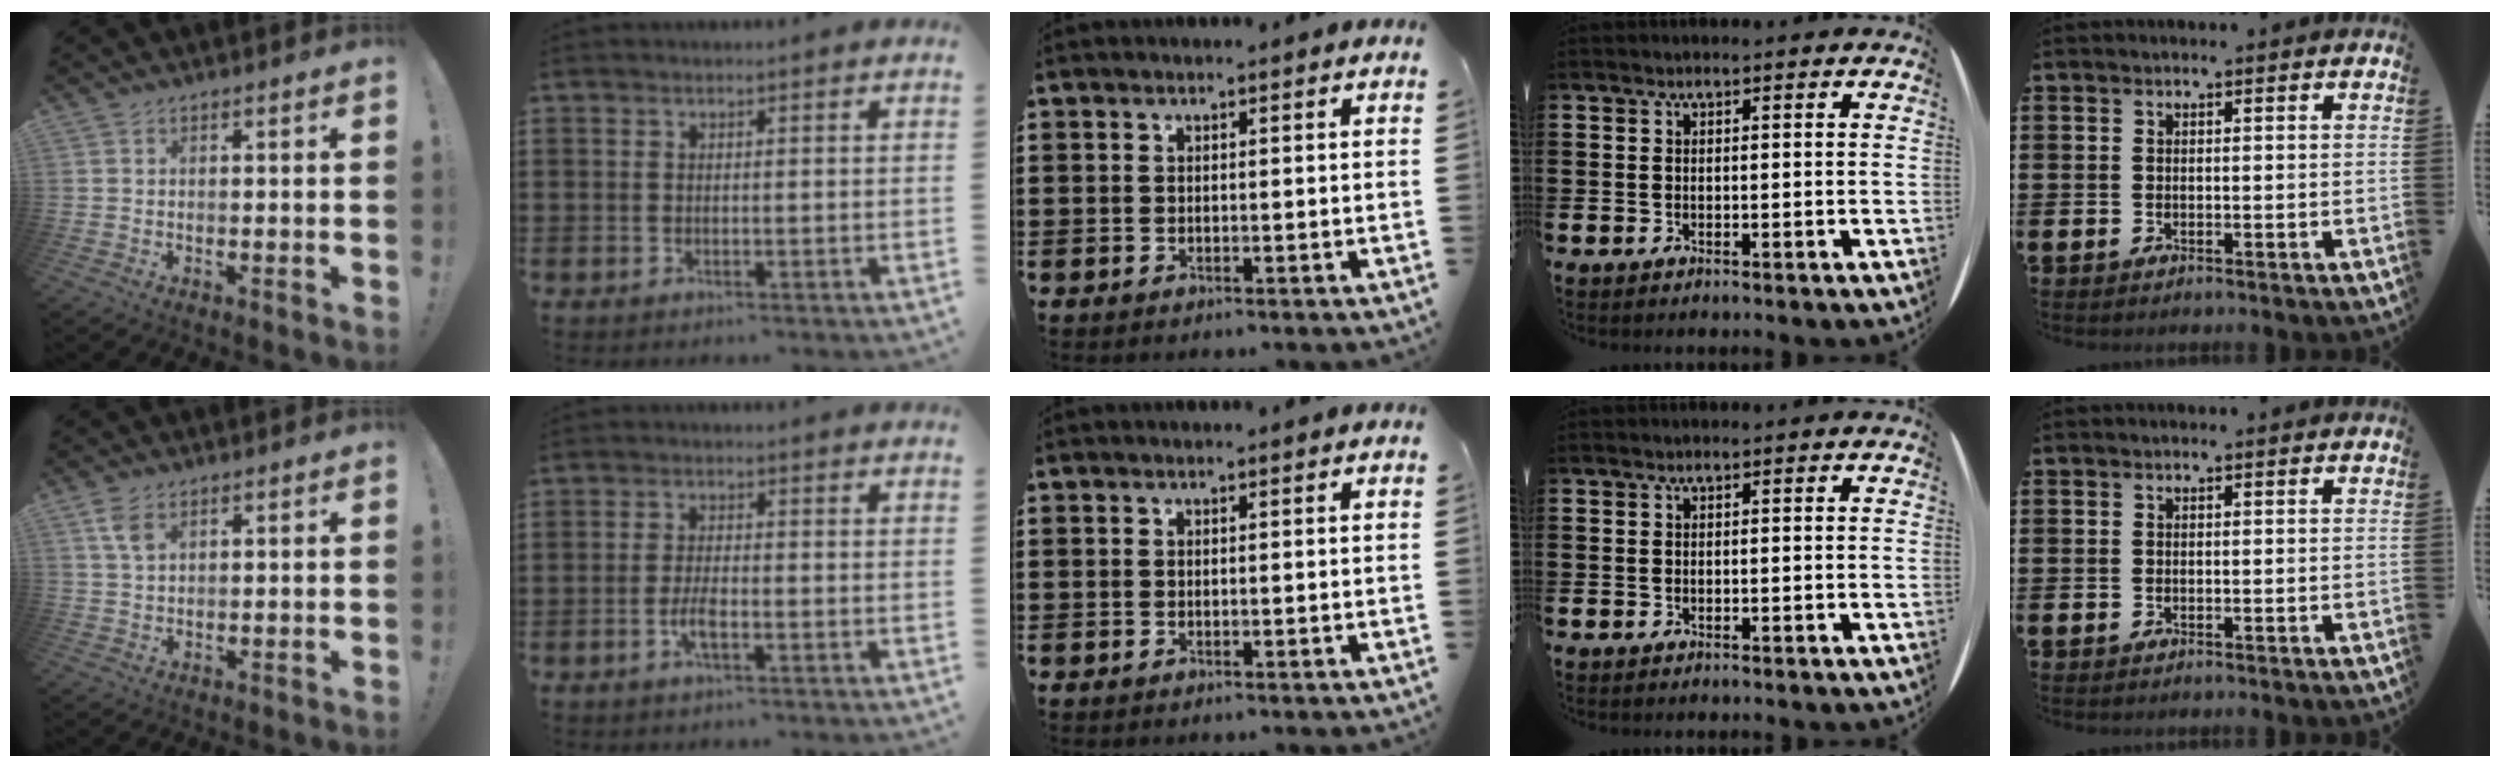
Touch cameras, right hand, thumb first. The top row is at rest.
{"thumb": {"total": 4.6, "force": [2.4, 2.3, 3.2], "torque": [-0.051, -0.008, 0.042]}, "index": {"total": 3.2, "force": [-1.3, 0.9, 2.8], "torque": [-0.063, -0.002, -0.027]}}